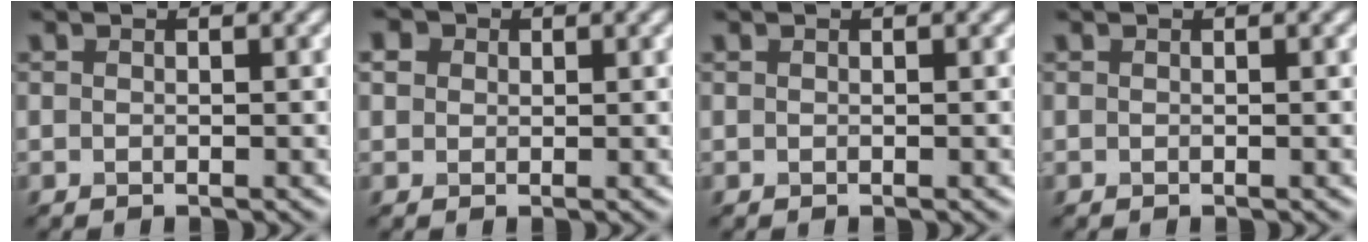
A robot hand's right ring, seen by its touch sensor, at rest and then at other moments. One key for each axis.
{"total": 1.6, "fx": 1.1, "fy": 1.1, "fz": 0.3, "tx": -0.013, "ty": 0.015, "tz": 0.005}
{"total": 0.0}
{"total": 0.0}